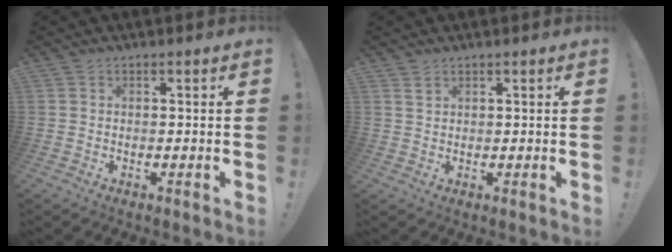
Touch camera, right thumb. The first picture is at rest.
{"total": 1.6, "force": [1.2, 0.9, 0.6], "torque": [0.001, -0.006, 0.020]}